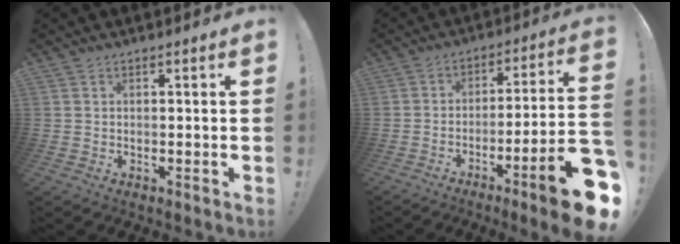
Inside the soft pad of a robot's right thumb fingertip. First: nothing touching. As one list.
[{"total": 15.8, "force": [-8.5, 1.3, 13.2], "torque": [-0.190, 0.040, -0.132]}]